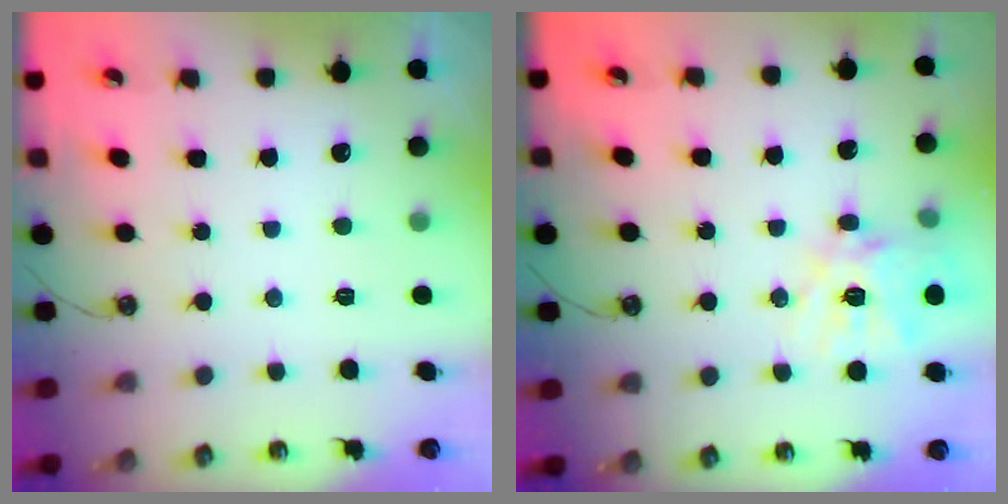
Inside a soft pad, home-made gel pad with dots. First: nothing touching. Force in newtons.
{"total": 13.7, "press": 13.6, "slide": 1.8}